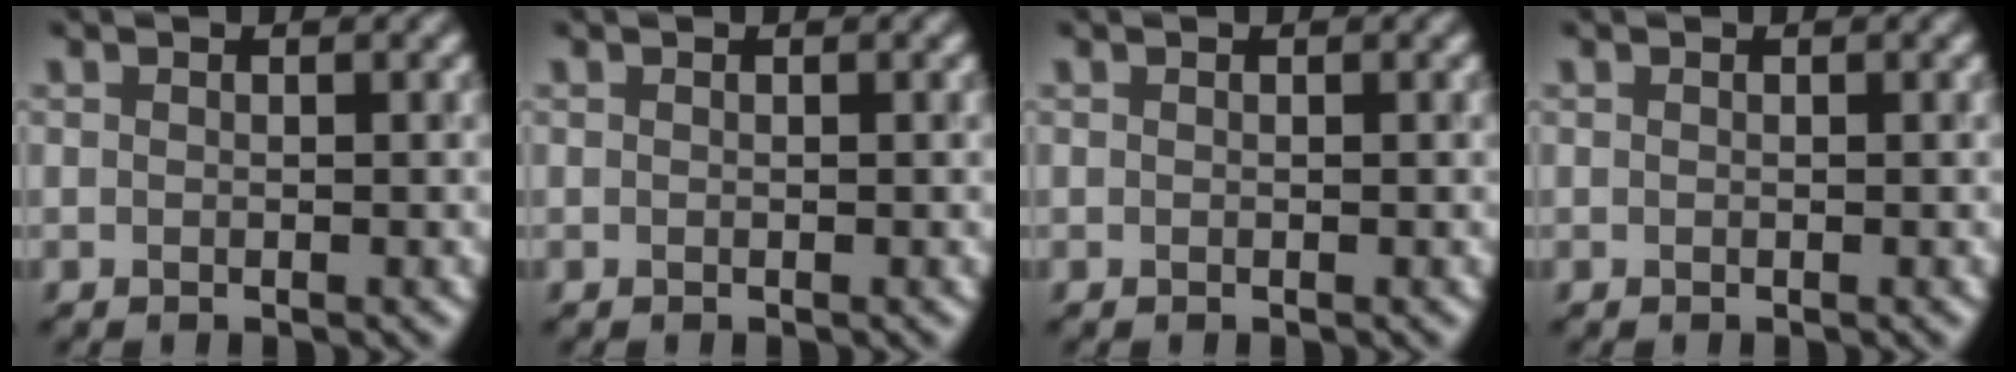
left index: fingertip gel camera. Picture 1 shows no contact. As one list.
[{"total": 0.0}, {"total": 0.0}, {"total": 0.0}]